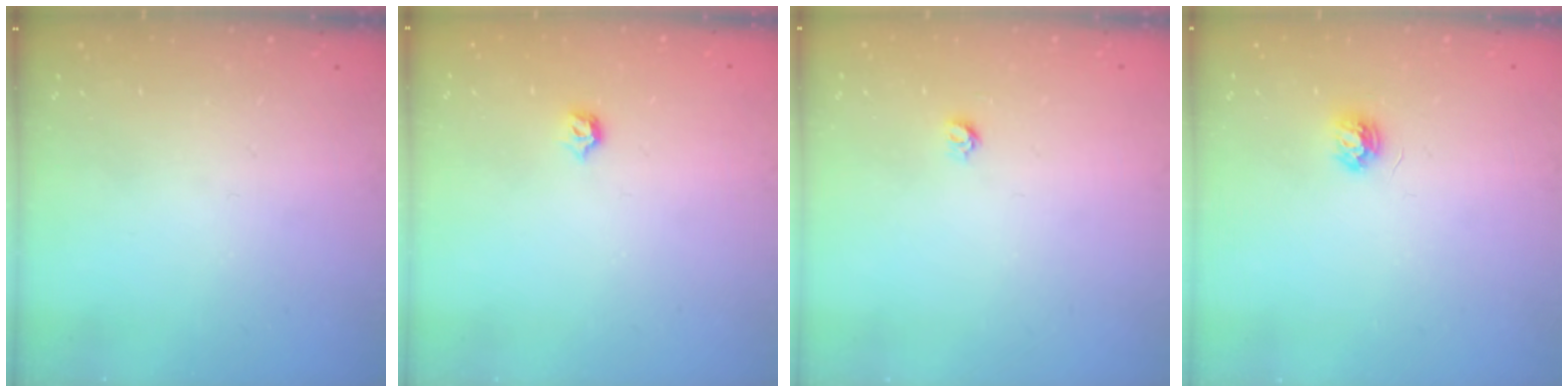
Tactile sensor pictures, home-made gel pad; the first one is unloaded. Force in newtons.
{"total": 4.0, "press": 4.0, "slide": 0.8}
{"total": 3.4, "press": 3.4, "slide": 0.2}
{"total": 3.7, "press": 3.7, "slide": 0.4}